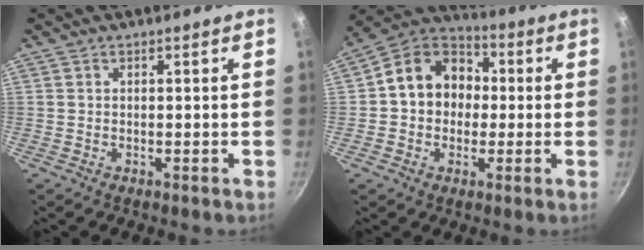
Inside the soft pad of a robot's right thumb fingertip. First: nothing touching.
{"total": 13.3, "force": [0.6, 11.0, 7.5], "torque": [-0.078, 0.033, -0.009]}